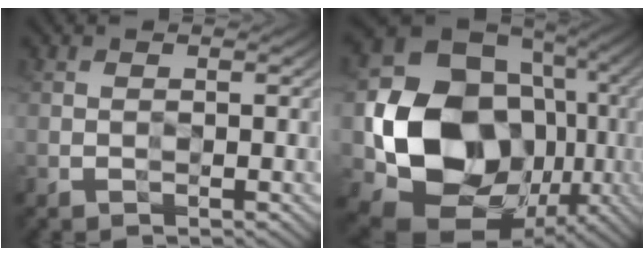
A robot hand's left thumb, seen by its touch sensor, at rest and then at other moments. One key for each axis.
{"total": 17.7, "fx": -2.3, "fy": 14.9, "fz": 9.3, "tx": -0.186, "ty": -0.062, "tz": -0.020}